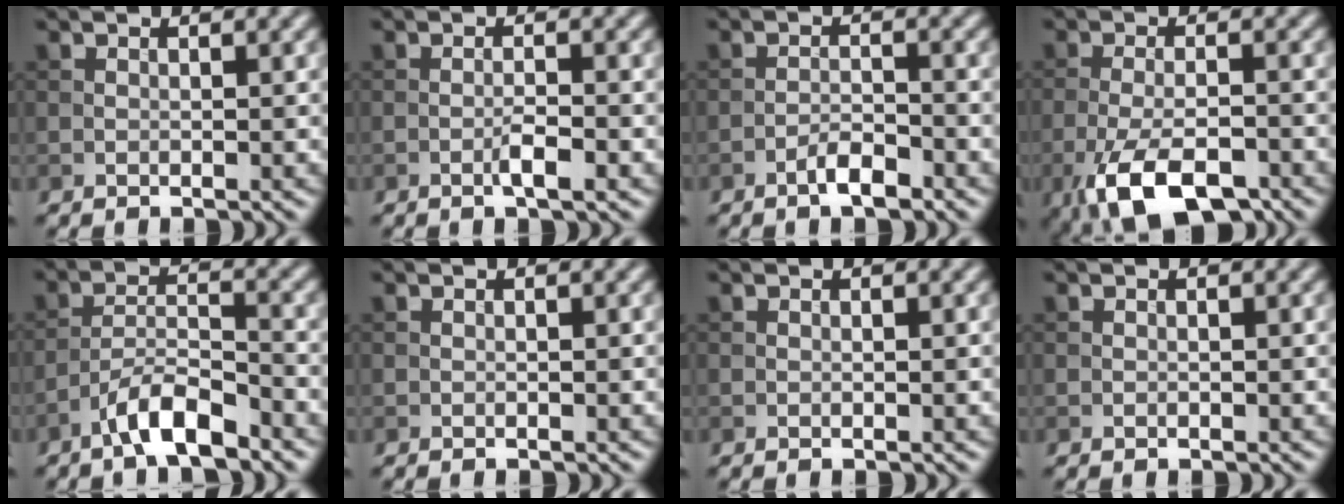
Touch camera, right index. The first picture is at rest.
{"total": 1.9, "force": [-0.9, 0.3, 1.7], "torque": [-0.029, 0.003, -0.018]}
{"total": 2.3, "force": [-1.6, 0.6, 1.6], "torque": [-0.026, 0.005, -0.031]}
{"total": 7.9, "force": [-4.4, 3.1, 5.8], "torque": [-0.115, -0.016, -0.079]}
{"total": 4.8, "force": [-3.5, 1.1, 3.1], "torque": [-0.054, 0.008, -0.070]}
{"total": 0.0}
{"total": 0.0}
{"total": 0.0}